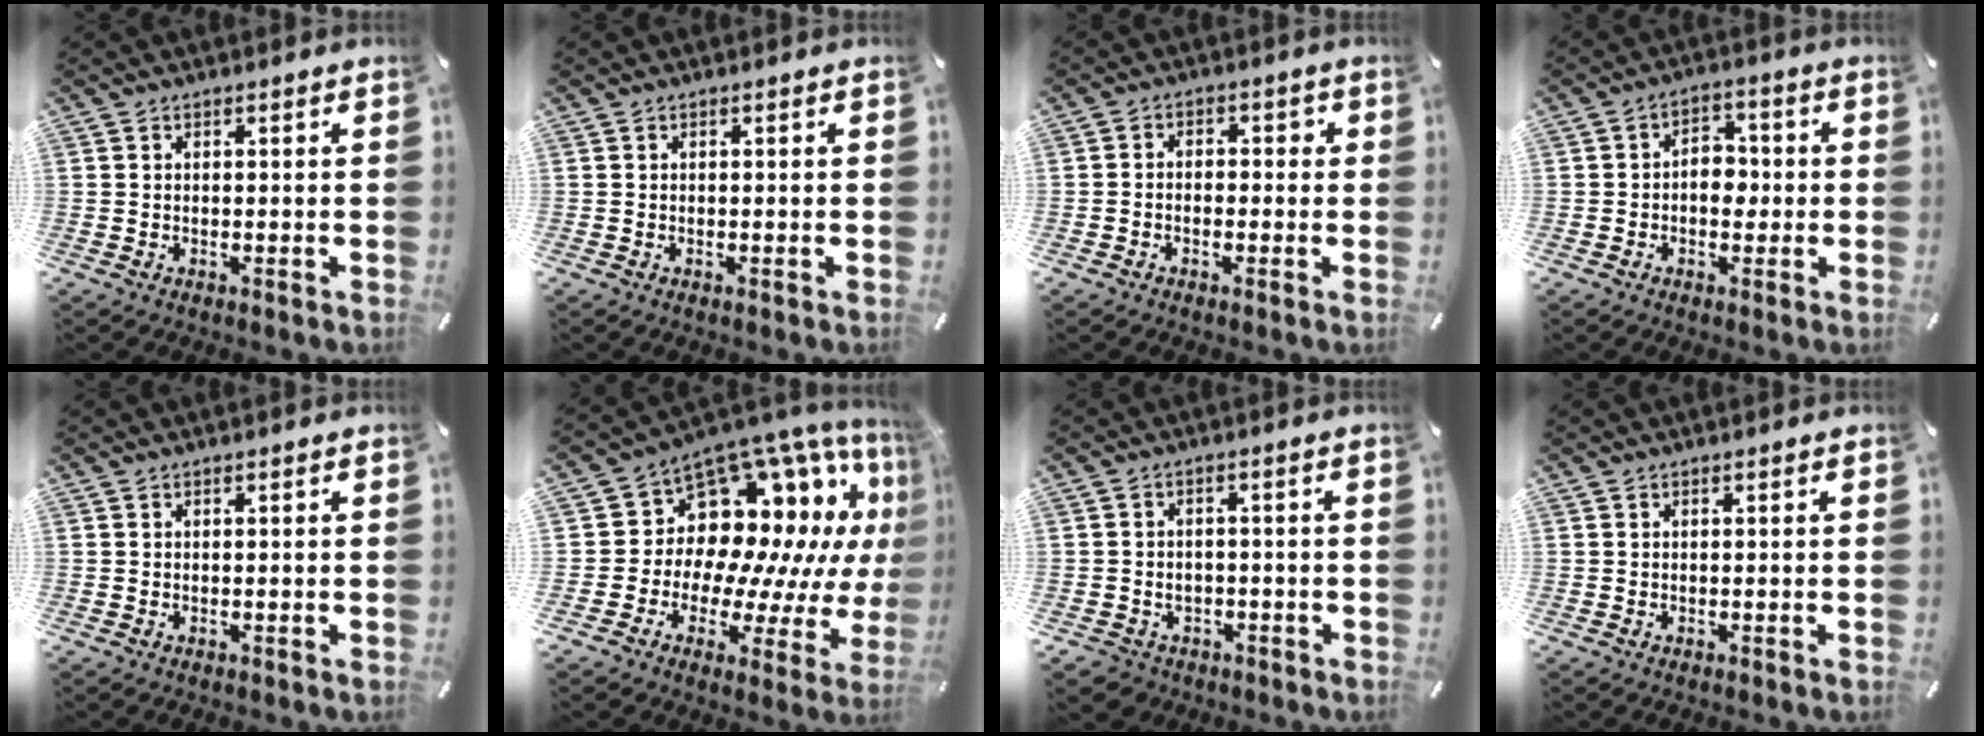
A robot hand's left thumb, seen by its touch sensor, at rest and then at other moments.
{"total": 0.0}
{"total": 3.0, "force": [-1.9, 1.9, 1.3], "torque": [-0.023, 0.015, -0.038]}
{"total": 5.6, "force": [-1.1, 4.0, 3.7], "torque": [-0.051, 0.009, -0.024]}
{"total": 0.0}
{"total": 14.6, "force": [7.9, 10.2, 6.8], "torque": [-0.090, -0.110, 0.146]}
{"total": 3.8, "force": [-1.5, 3.4, 0.8], "torque": [-0.022, 0.008, -0.030]}
{"total": 0.0}